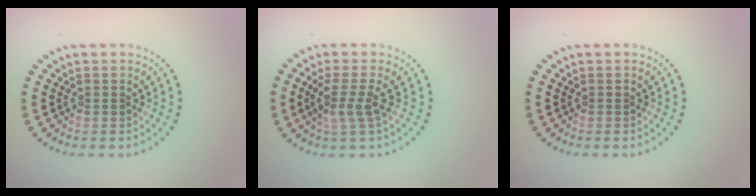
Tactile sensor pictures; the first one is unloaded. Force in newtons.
{"total": 2.6, "press": 2.0, "slide": 1.7}
{"total": 0.0}